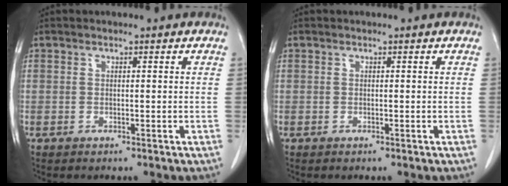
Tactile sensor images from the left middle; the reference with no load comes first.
{"total": 0.0}